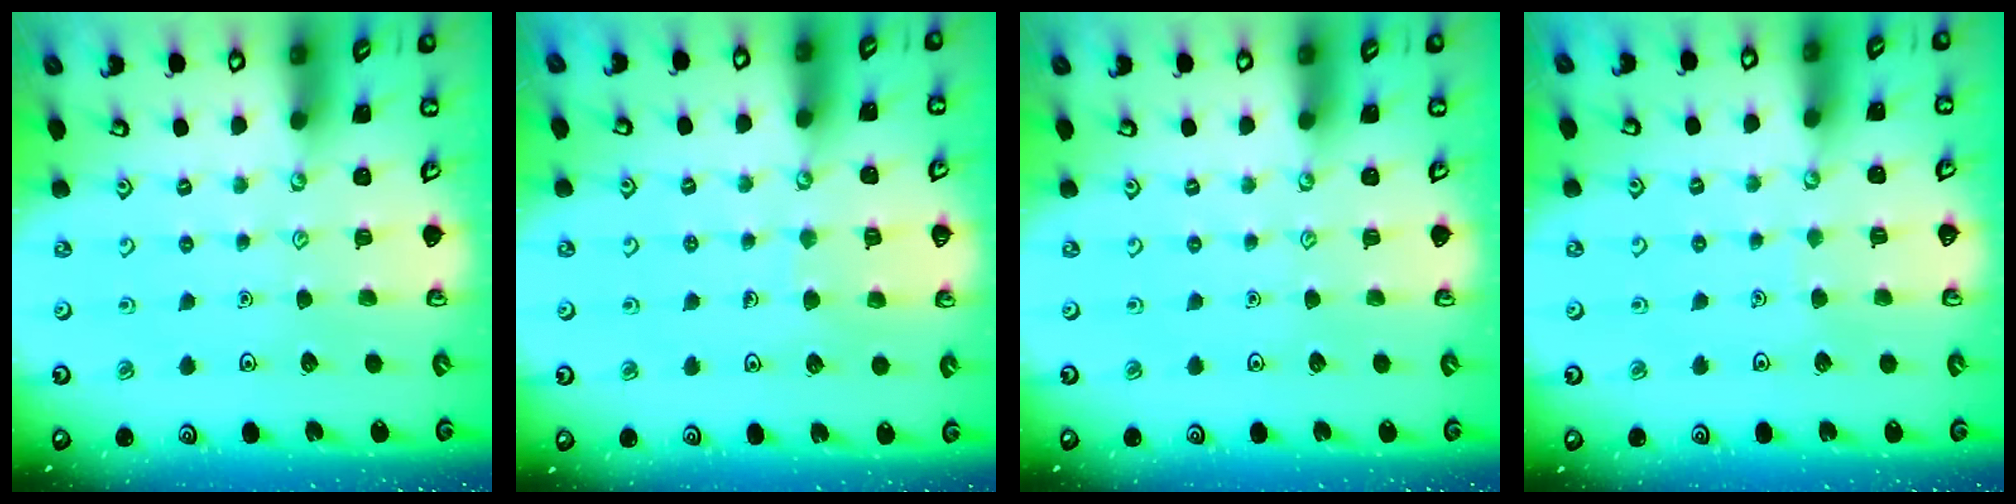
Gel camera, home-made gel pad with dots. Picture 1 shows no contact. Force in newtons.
{"total": 6.0, "press": 5.9, "slide": 0.5}
{"total": 0.0}
{"total": 1.3, "press": 1.3, "slide": 0.1}